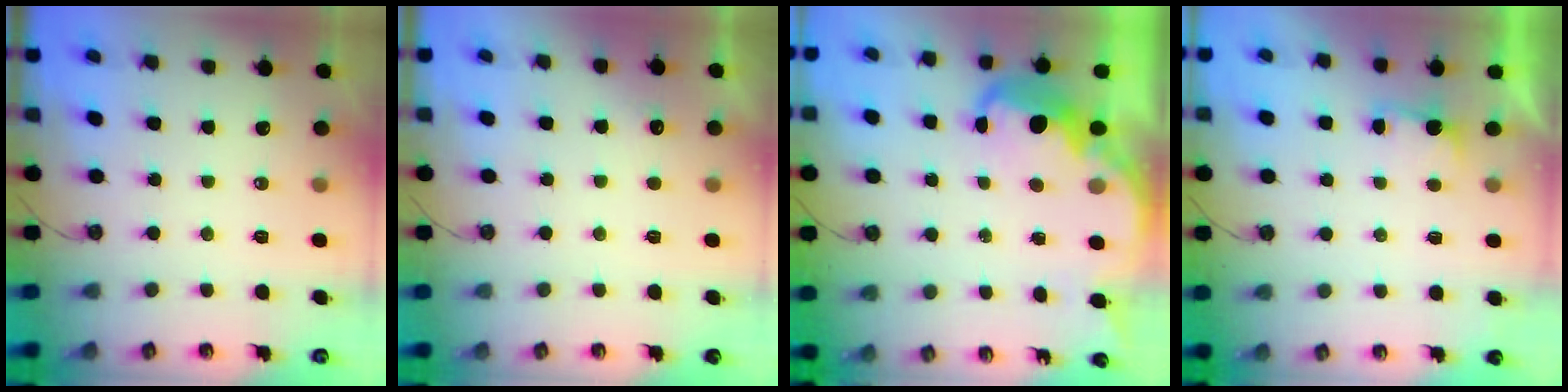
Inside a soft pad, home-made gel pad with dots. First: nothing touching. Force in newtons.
{"total": 3.6, "press": 3.4, "slide": 1.3}
{"total": 4.9, "press": 4.9, "slide": 0.5}
{"total": 2.1, "press": 1.9, "slide": 0.8}